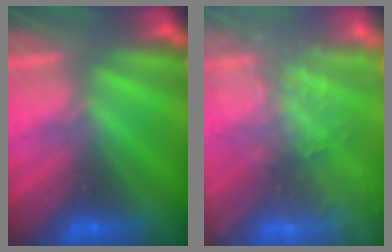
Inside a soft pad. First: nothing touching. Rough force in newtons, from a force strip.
{"total": 6.1}